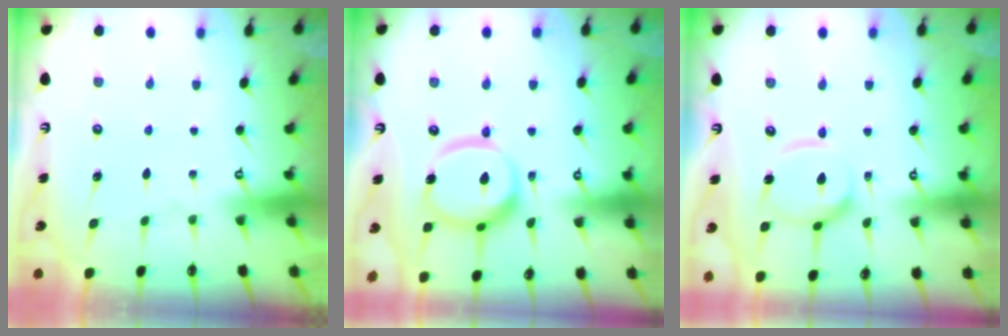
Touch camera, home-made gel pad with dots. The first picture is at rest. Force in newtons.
{"total": 14.4, "press": 14.3, "slide": 1.7}
{"total": 13.3, "press": 13.2, "slide": 1.2}